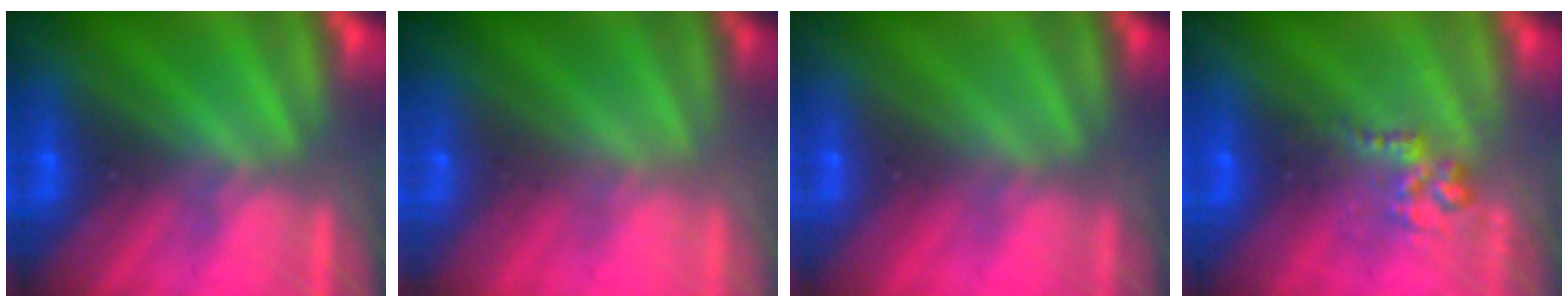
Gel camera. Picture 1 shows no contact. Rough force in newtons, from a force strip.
{"total": 7.6}
{"total": 2.9}
{"total": 2.8}